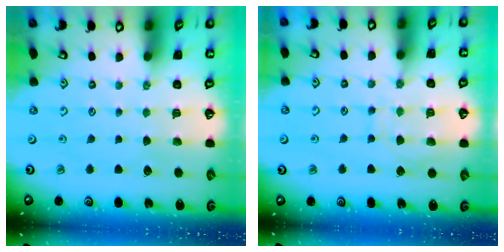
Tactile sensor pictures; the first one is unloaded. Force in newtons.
{"total": 9.0, "press": 8.9, "slide": 0.9}